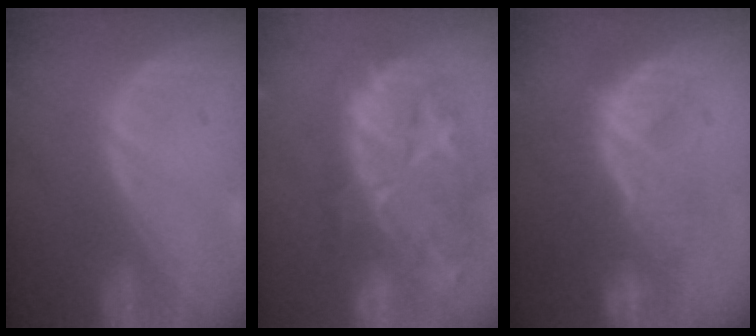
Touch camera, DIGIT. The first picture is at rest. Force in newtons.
{"total": 12.4, "press": 11.2, "slide": 5.3}
{"total": 8.0, "press": 7.9, "slide": 1.3}